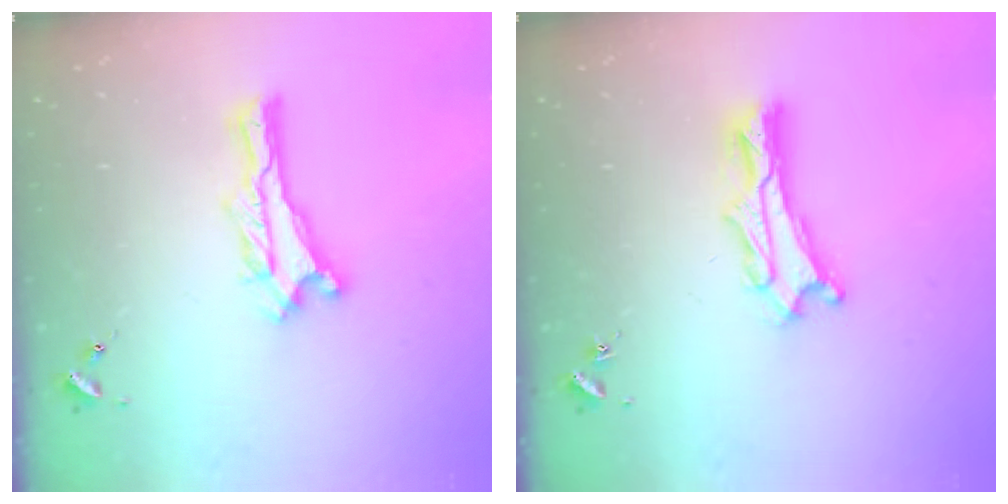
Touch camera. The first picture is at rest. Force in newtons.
{"total": 3.3, "press": 3.2, "slide": 0.4}